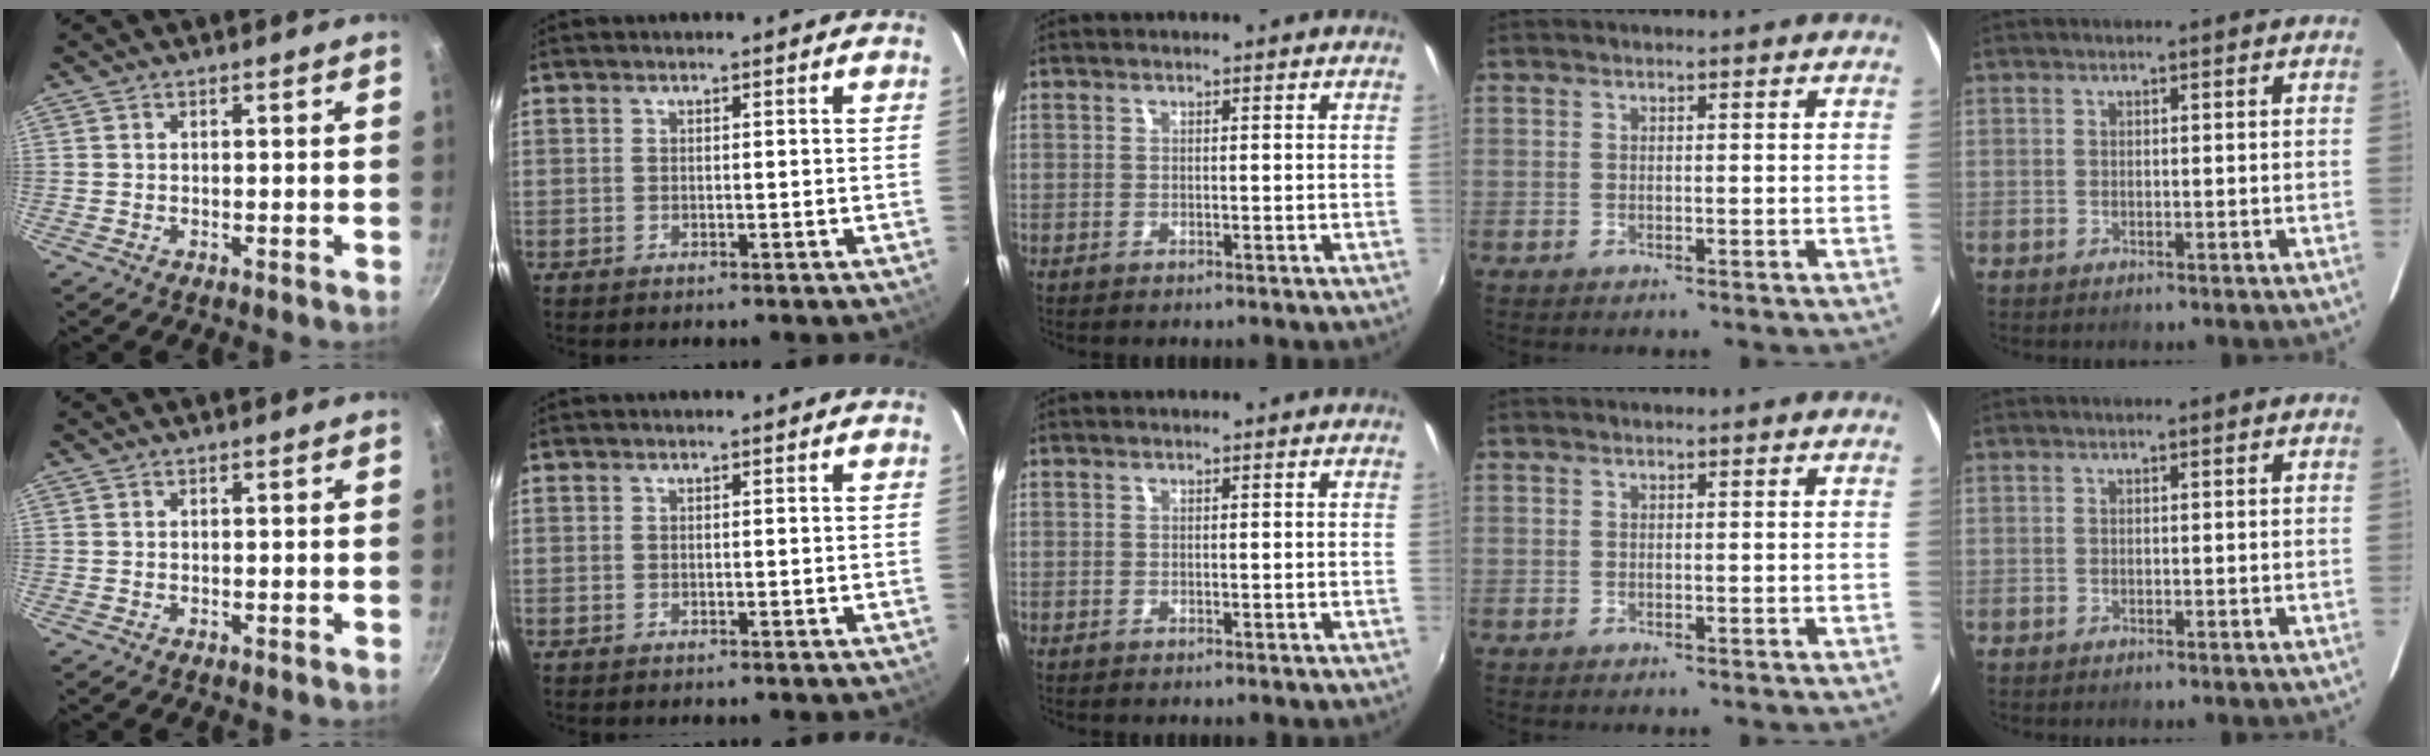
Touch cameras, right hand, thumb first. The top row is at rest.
{}